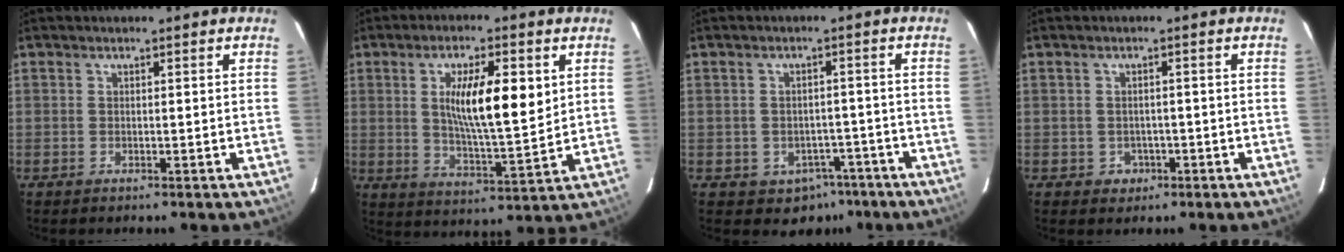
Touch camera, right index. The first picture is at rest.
{"total": 11.7, "force": [2.9, 2.4, 11.1], "torque": [-0.194, -0.002, 0.051]}
{"total": 6.0, "force": [-3.5, 4.6, 1.4], "torque": [-0.010, 0.012, -0.038]}
{"total": 2.3, "force": [-1.0, 2.0, 0.6], "torque": [-0.005, 0.007, -0.008]}